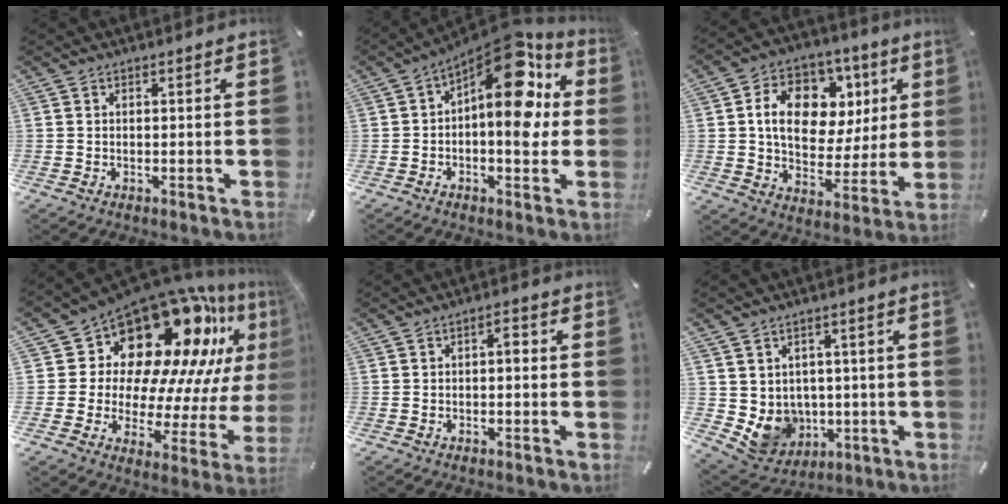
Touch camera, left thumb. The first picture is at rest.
{"total": 17.0, "force": [6.4, 7.5, 13.9], "torque": [-0.184, -0.058, 0.104]}
{"total": 14.8, "force": [4.5, 11.2, 8.6], "torque": [-0.138, -0.008, 0.087]}
{"total": 20.7, "force": [14.5, 11.6, 9.2], "torque": [-0.123, -0.141, 0.253]}
{"total": 2.6, "force": [-0.3, 1.2, 2.3], "torque": [-0.040, 0.009, -0.011]}
{"total": 7.1, "force": [0.3, 7.0, 1.1], "torque": [-0.045, -0.024, 0.013]}